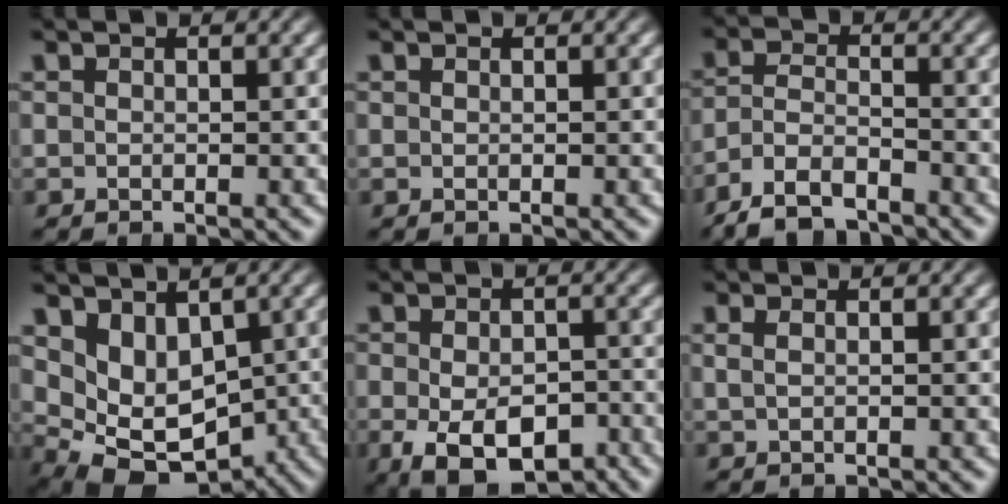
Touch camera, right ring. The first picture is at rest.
{"total": 0.0}
{"total": 6.9, "force": [-4.8, 4.2, 2.5], "torque": [-0.059, -0.029, -0.074]}
{"total": 10.3, "force": [-2.3, 8.1, 6.1], "torque": [-0.128, -0.051, -0.015]}
{"total": 8.5, "force": [-5.2, 4.7, 4.8], "torque": [-0.089, -0.054, -0.056]}
{"total": 0.7, "force": [0.5, -0.3, 0.5], "torque": [-0.005, 0.001, 0.013]}